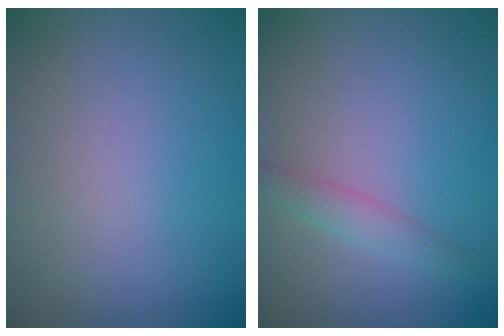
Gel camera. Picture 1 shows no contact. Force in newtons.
{"total": 1.6, "press": 1.6, "slide": 0.1}